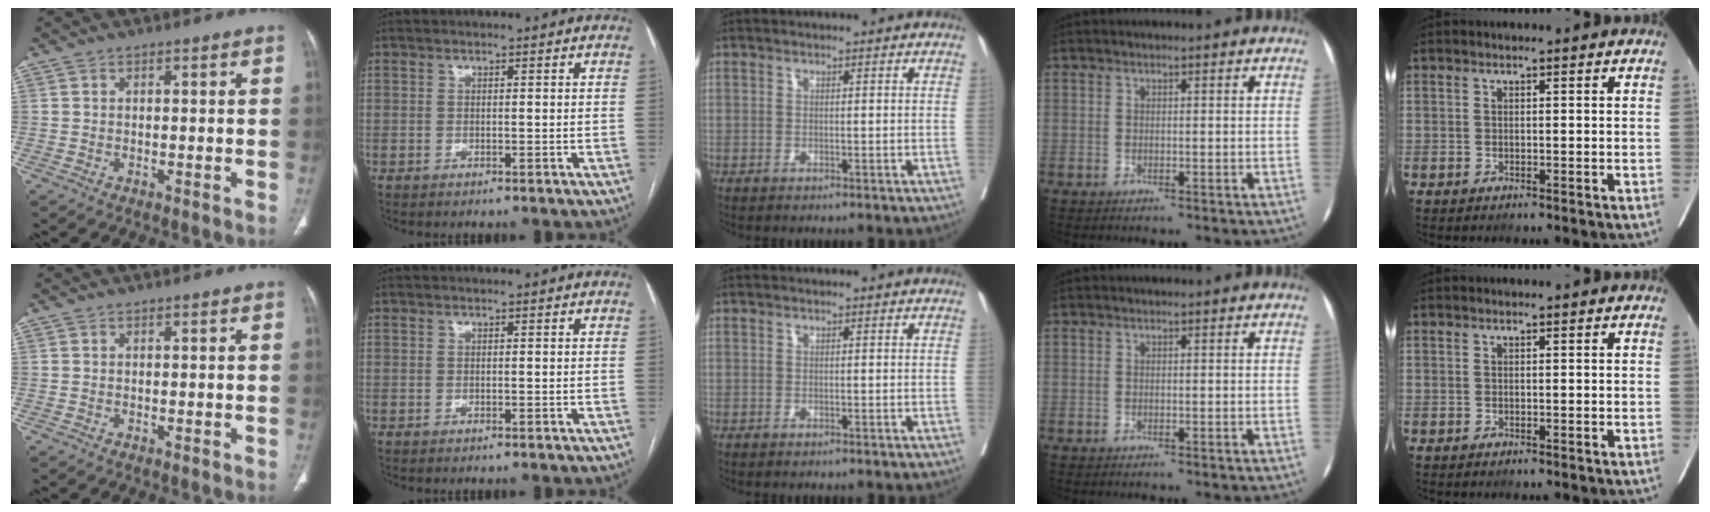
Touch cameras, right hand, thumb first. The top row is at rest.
{}